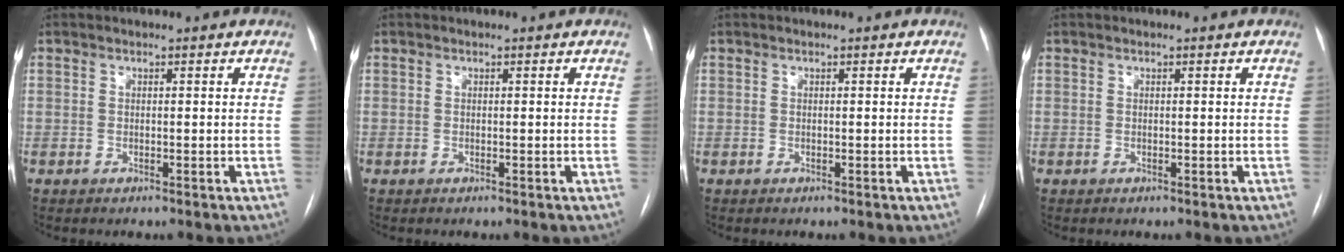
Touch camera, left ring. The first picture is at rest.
{"total": 0.0}
{"total": 0.0}
{"total": 0.0}